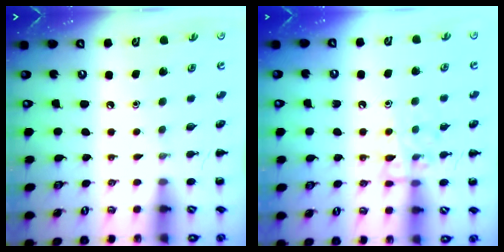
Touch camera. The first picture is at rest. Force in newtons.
{"total": 10.7, "press": 10.7, "slide": 0.8}